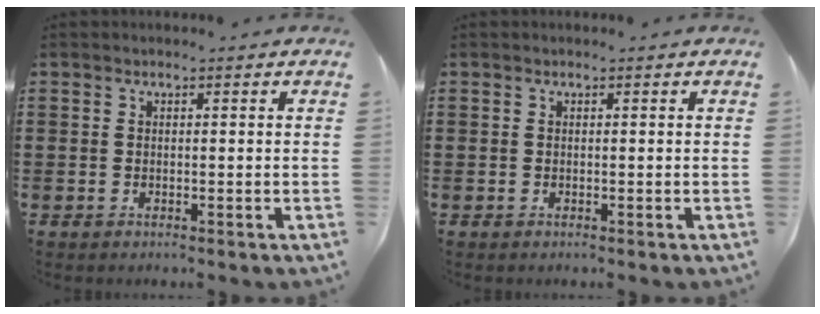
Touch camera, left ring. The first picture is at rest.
{"total": 0.0}